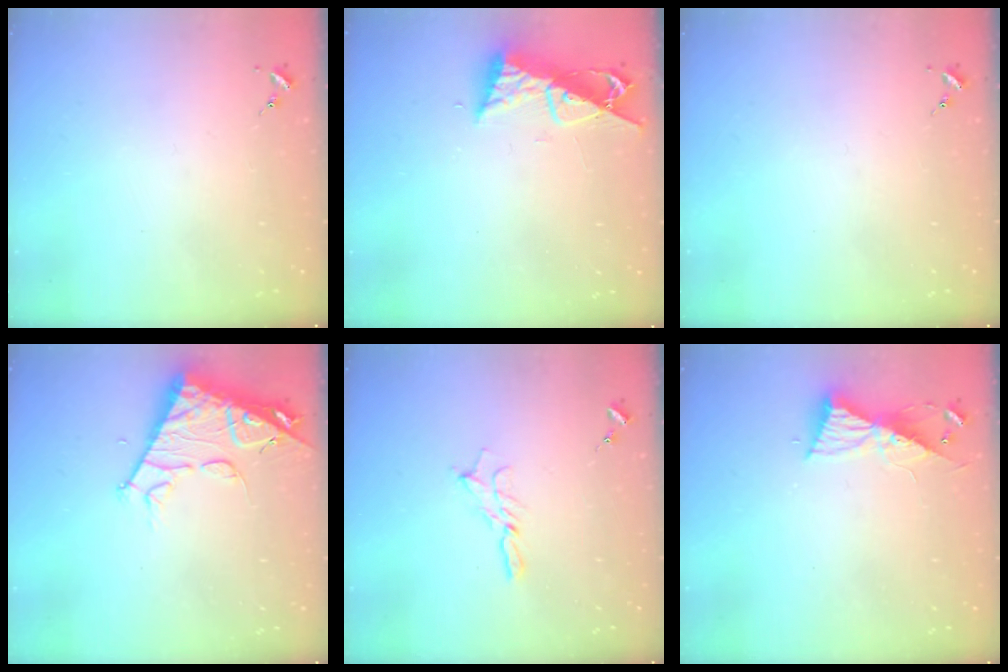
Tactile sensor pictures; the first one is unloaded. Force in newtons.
{"total": 9.8, "press": 9.8, "slide": 0.8}
{"total": 0.0}
{"total": 12.8, "press": 12.7, "slide": 1.6}
{"total": 5.8, "press": 5.8, "slide": 0.3}
{"total": 9.3, "press": 9.2, "slide": 0.8}